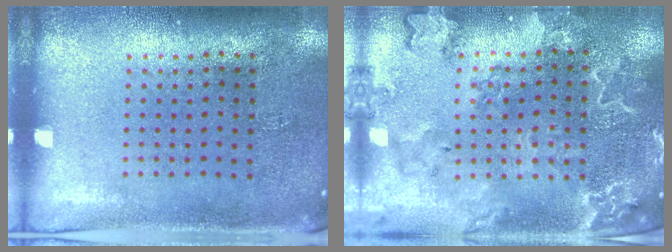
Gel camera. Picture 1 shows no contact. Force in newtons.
{"total": 2.7, "press": 2.6, "slide": 0.8}